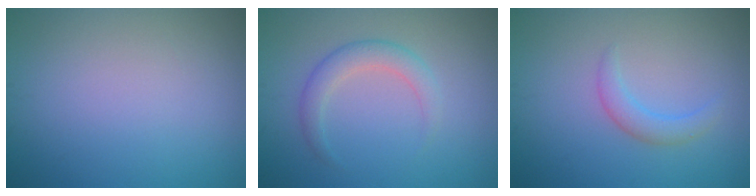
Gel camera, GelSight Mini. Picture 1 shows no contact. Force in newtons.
{"total": 2.5, "press": 2.5, "slide": 0.2}
{"total": 1.9, "press": 1.8, "slide": 0.3}